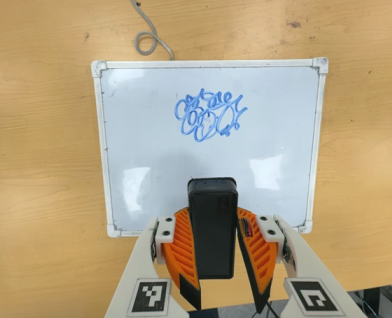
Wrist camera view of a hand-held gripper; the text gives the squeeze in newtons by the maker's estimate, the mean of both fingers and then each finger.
{"total": 9.5, "left": 8.4, "right": 10.6}